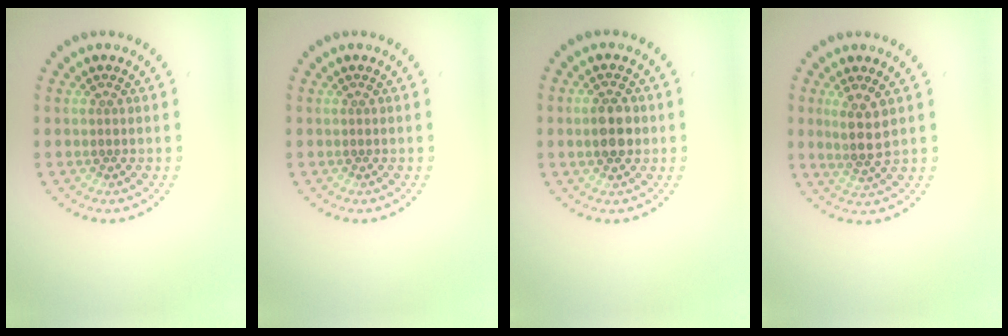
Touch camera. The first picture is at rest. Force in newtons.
{"total": 0.0}
{"total": 3.4, "press": 3.3, "slide": 0.3}
{"total": 2.8, "press": 2.2, "slide": 1.6}